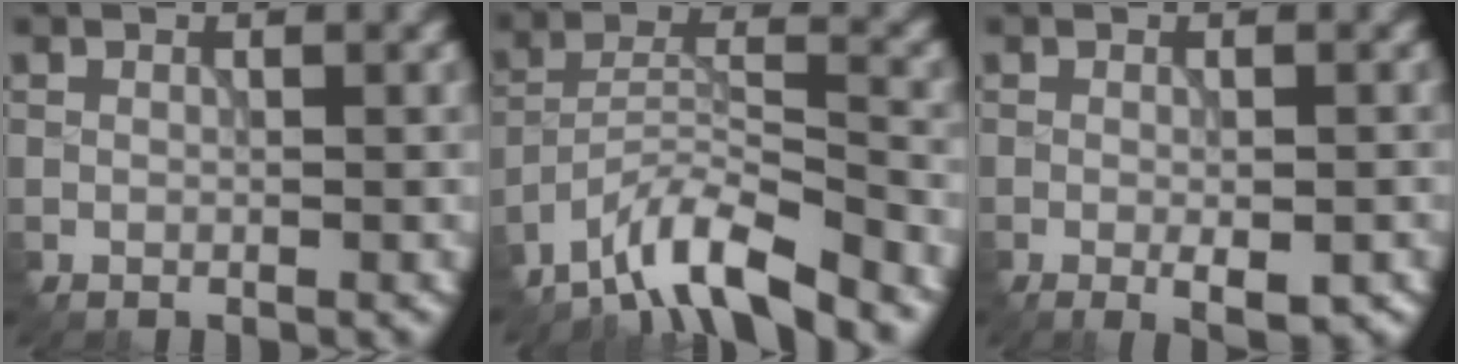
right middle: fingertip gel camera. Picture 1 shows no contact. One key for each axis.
{"total": 7.7, "fx": -6.5, "fy": 1.4, "fz": 3.9, "tx": -0.068, "ty": 0.006, "tz": -0.124}
{"total": 2.5, "fx": -1.1, "fy": 0.5, "fz": 2.1, "tx": -0.039, "ty": -0.005, "tz": -0.013}